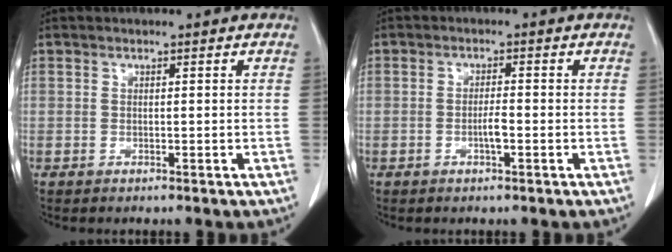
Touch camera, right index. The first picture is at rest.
{"total": 2.1, "force": [-0.7, 0.3, 1.9], "torque": [-0.035, 0.001, -0.010]}